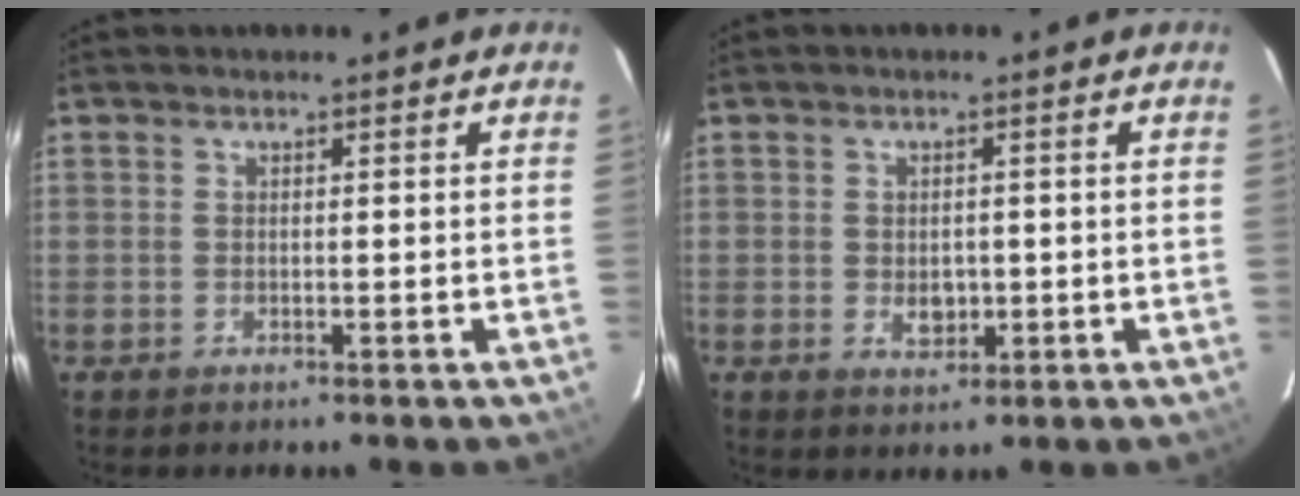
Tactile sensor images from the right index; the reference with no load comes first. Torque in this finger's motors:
{"motor_torque": [0.14, 0.06, 0.01, 0.03]}